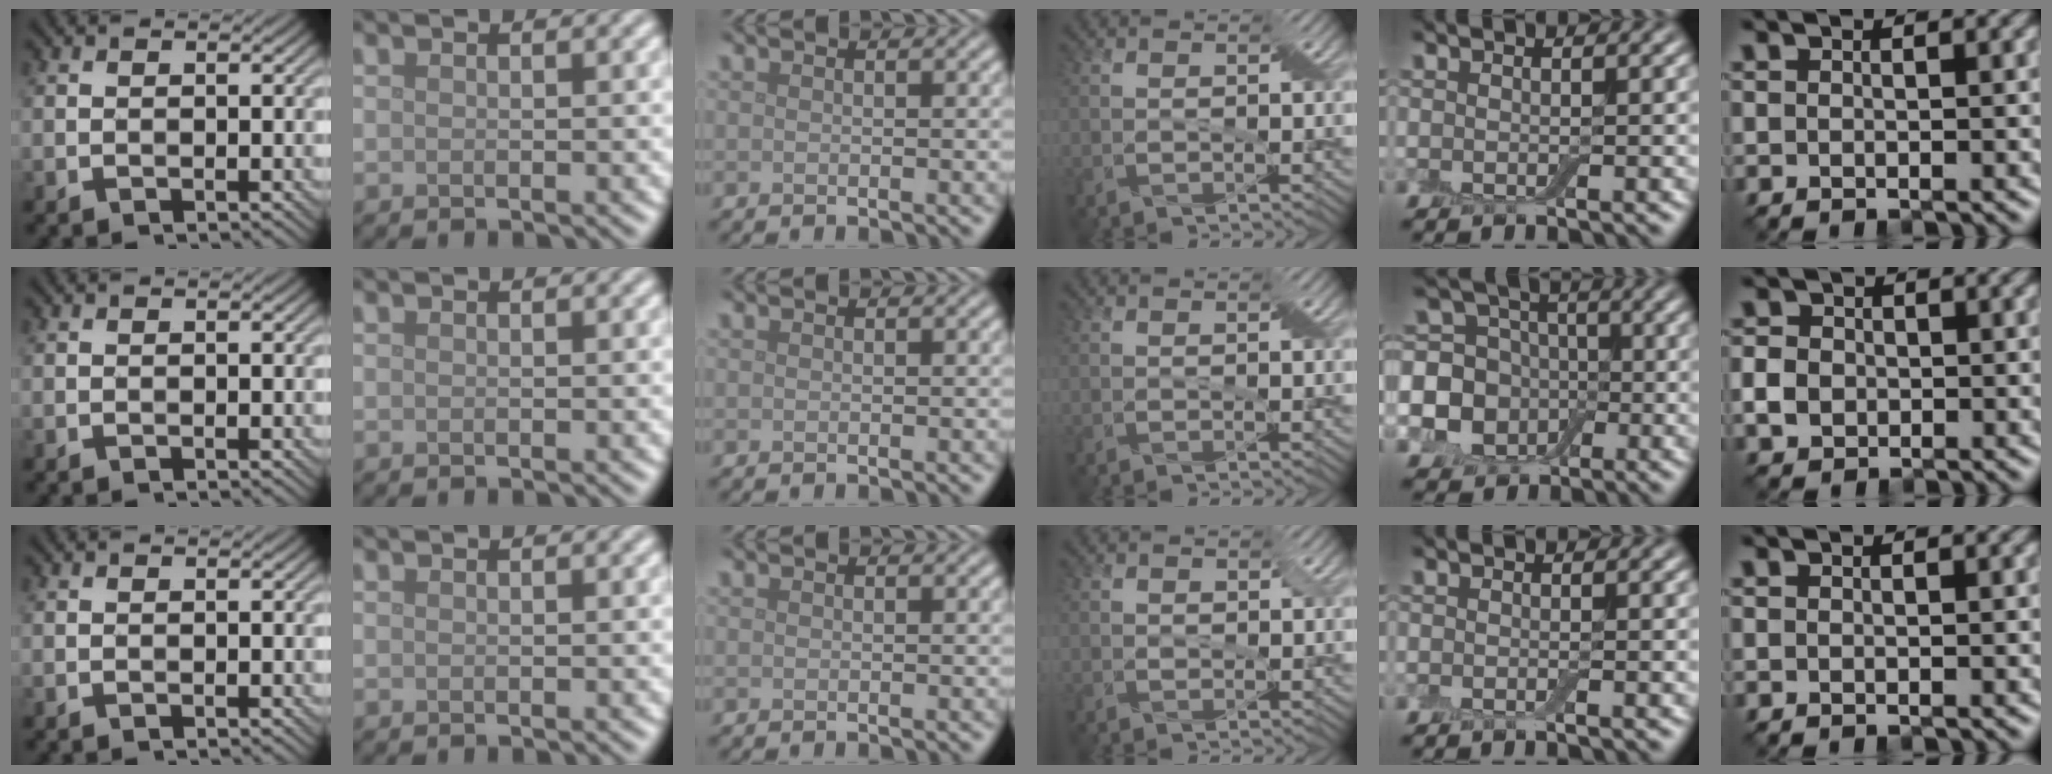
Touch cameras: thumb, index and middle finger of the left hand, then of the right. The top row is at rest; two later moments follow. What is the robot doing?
{"motion": "wipe", "object": "dish"}